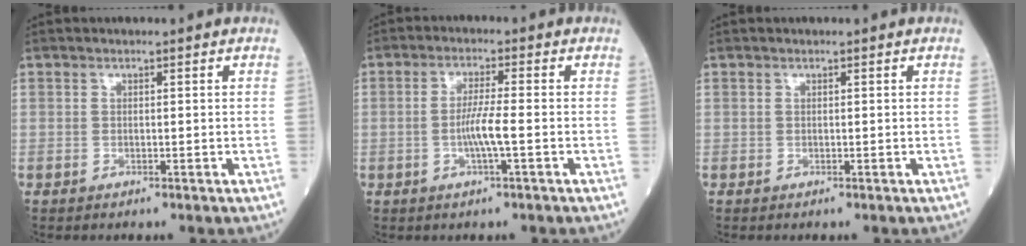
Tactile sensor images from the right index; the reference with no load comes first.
{"total": 4.5, "force": [-1.0, -0.2, 4.3], "torque": [-0.088, -0.001, -0.021]}
{"total": 0.0}